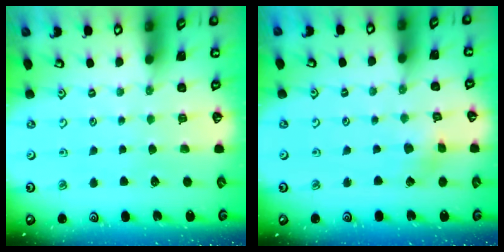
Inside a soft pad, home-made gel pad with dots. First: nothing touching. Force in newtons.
{"total": 2.6, "press": 2.6, "slide": 0.2}